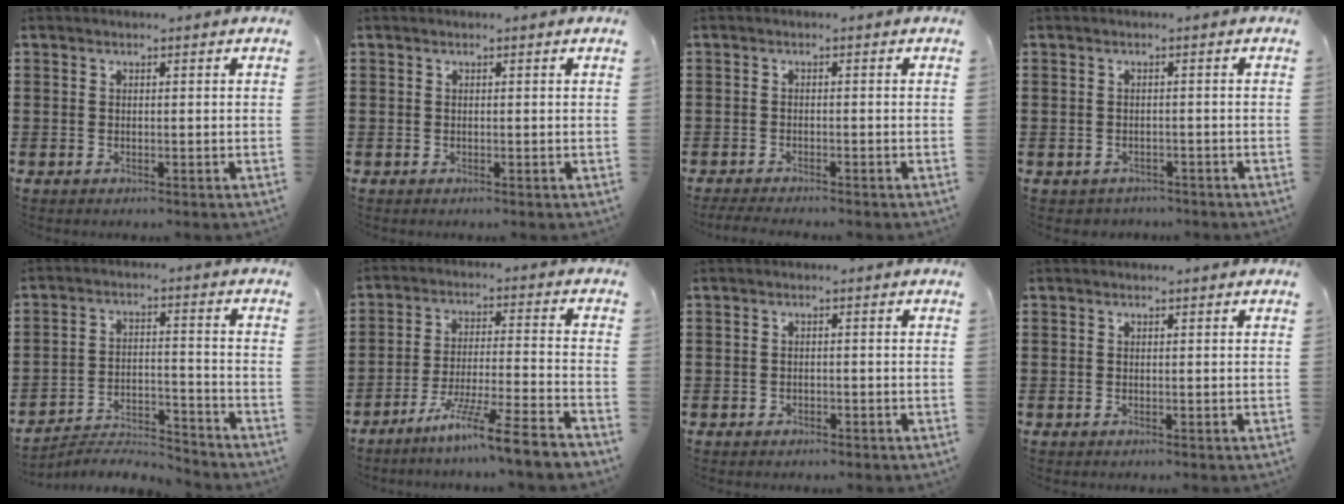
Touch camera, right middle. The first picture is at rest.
{"total": 0.0}
{"total": 1.5, "force": [-1.4, 0.0, 0.3], "torque": [-0.007, 0.000, -0.027]}
{"total": 1.0, "force": [-0.8, 0.5, -0.1], "torque": [-0.002, 0.002, -0.021]}
{"total": 5.2, "force": [-5.1, 0.5, 0.9], "torque": [-0.018, 0.007, -0.105]}
{"total": 9.3, "force": [-7.8, -1.0, 5.0], "torque": [-0.094, -0.007, -0.156]}
{"total": 0.9, "force": [-0.7, 0.6, 0.1], "torque": [-0.004, 0.001, -0.017]}
{"total": 0.0}